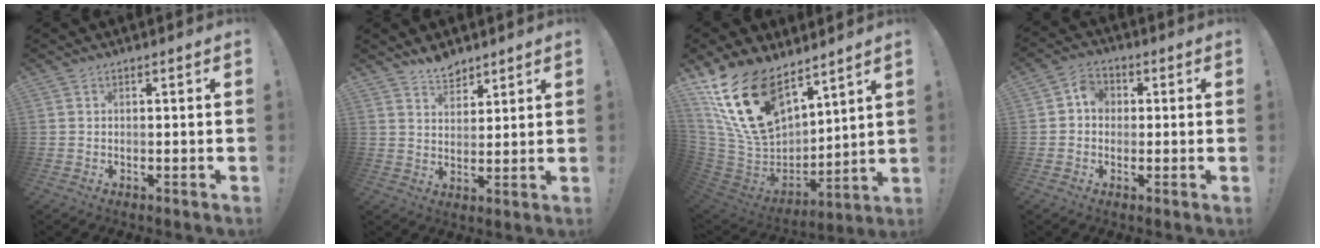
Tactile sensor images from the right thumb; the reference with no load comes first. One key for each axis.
{"total": 6.1, "fx": 5.4, "fy": 2.6, "fz": 1.3, "tx": -0.021, "ty": -0.038, "tz": 0.101}
{"total": 22.6, "fx": 13.3, "fy": 12.1, "fz": 13.8, "tx": -0.266, "ty": -0.078, "tz": 0.257}
{"total": 5.8, "fx": 0.1, "fy": 5.2, "fz": 2.7, "tx": -0.039, "ty": 0.014, "tz": 0.004}